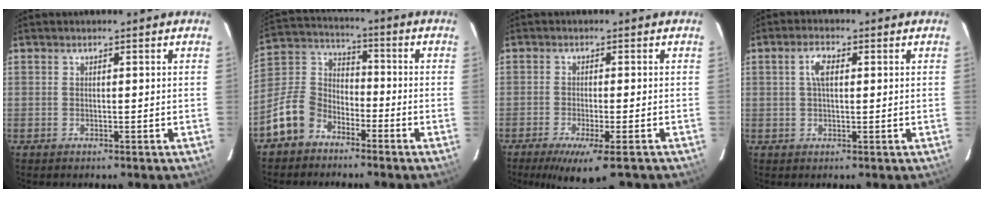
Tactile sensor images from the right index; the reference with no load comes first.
{"total": 11.1, "force": [-7.1, 7.6, 4.0], "torque": [-0.100, 0.043, -0.138]}
{"total": 8.9, "force": [-6.3, 1.3, 6.1], "torque": [-0.121, -0.032, -0.100]}
{"total": 3.5, "force": [0.8, 1.7, 2.9], "torque": [-0.057, 0.010, 0.015]}